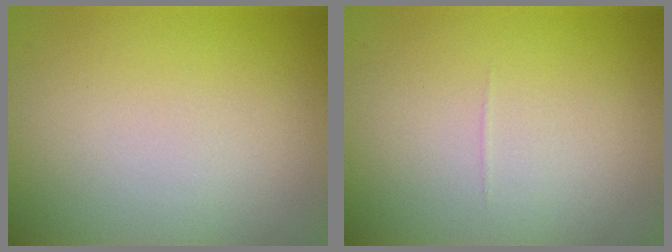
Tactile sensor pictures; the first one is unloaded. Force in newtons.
{"total": 0.0}